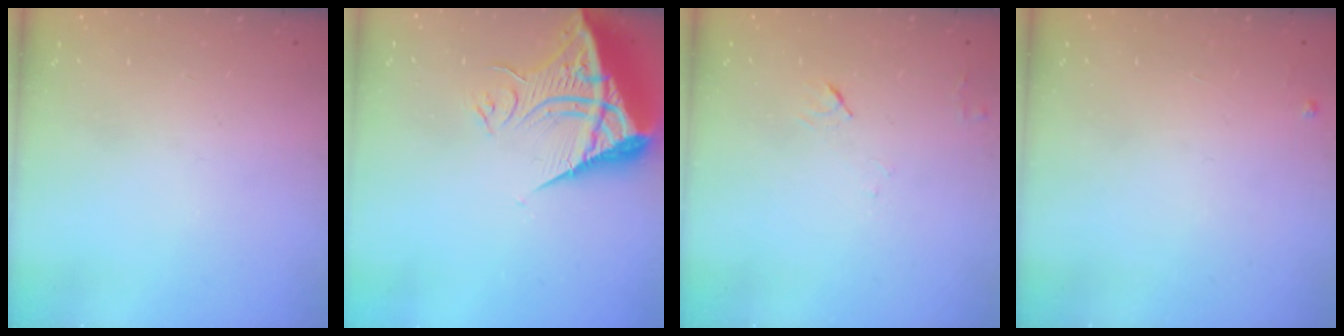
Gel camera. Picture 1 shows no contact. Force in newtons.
{"total": 13.2, "press": 13.1, "slide": 1.2}
{"total": 4.6, "press": 4.5, "slide": 0.6}
{"total": 2.4, "press": 2.4, "slide": 0.4}